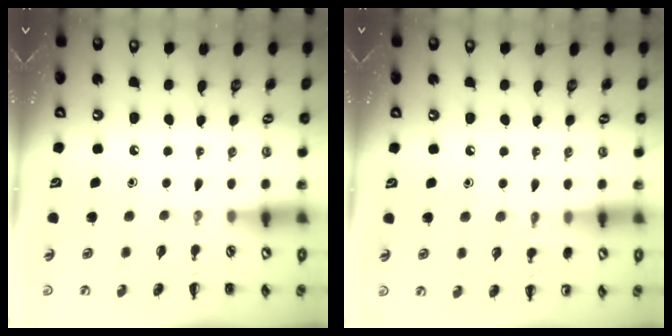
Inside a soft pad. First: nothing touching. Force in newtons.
{"total": 6.7, "press": 6.6, "slide": 1.6}